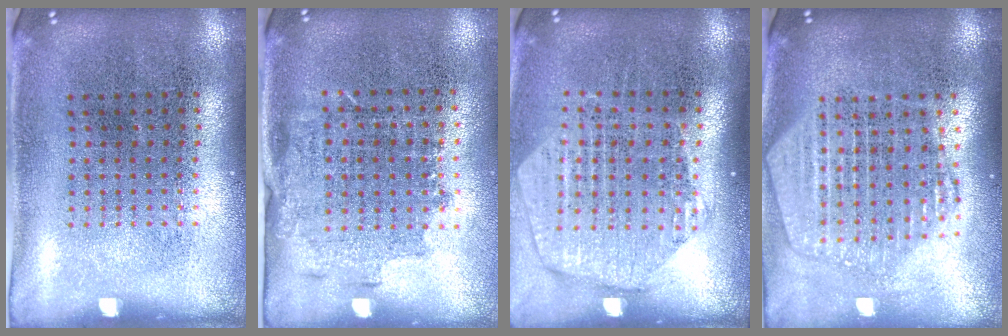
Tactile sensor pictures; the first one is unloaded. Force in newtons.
{"total": 1.5, "press": 1.2, "slide": 1.0}
{"total": 1.9, "press": 1.7, "slide": 0.9}
{"total": 2.3, "press": 2.0, "slide": 1.1}